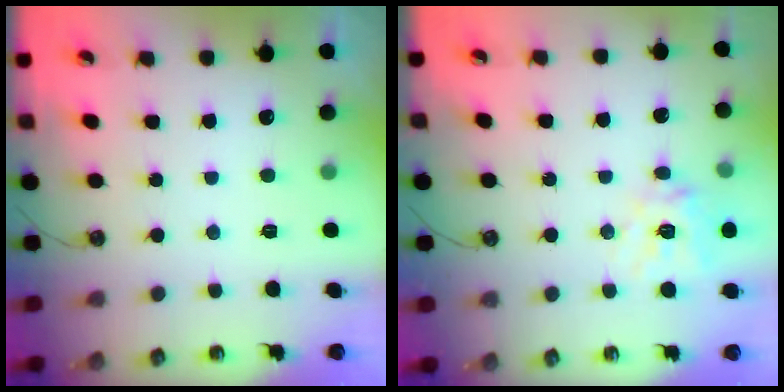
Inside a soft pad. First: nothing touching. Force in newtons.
{"total": 13.7, "press": 13.6, "slide": 1.8}